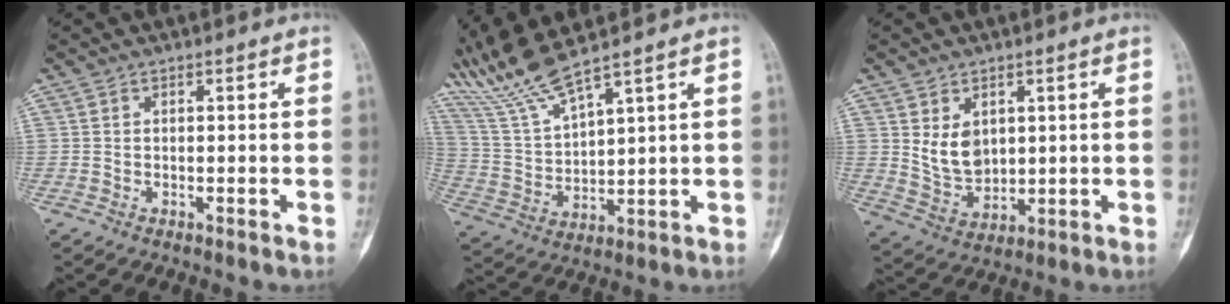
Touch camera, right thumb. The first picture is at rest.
{"total": 10.6, "force": [9.3, -0.1, 5.0], "torque": [-0.113, -0.038, 0.204]}
{"total": 7.4, "force": [2.0, 5.4, 4.6], "torque": [-0.057, -0.021, 0.057]}